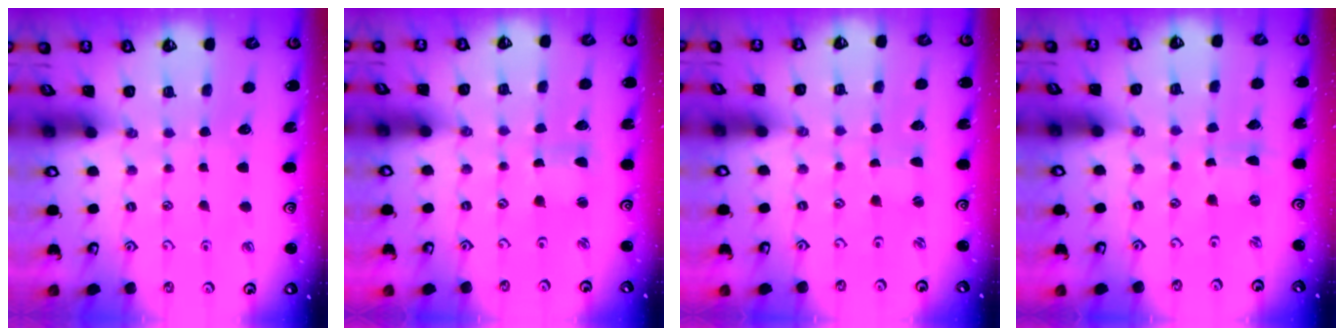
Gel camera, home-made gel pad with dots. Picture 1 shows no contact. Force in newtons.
{"total": 1.4, "press": 1.3, "slide": 0.3}
{"total": 0.0}
{"total": 0.0}